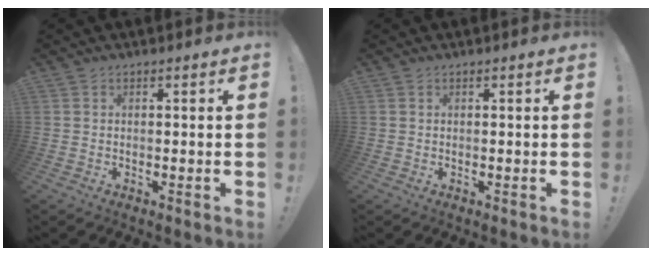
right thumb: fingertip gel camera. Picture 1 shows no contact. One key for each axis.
{"total": 0.0}